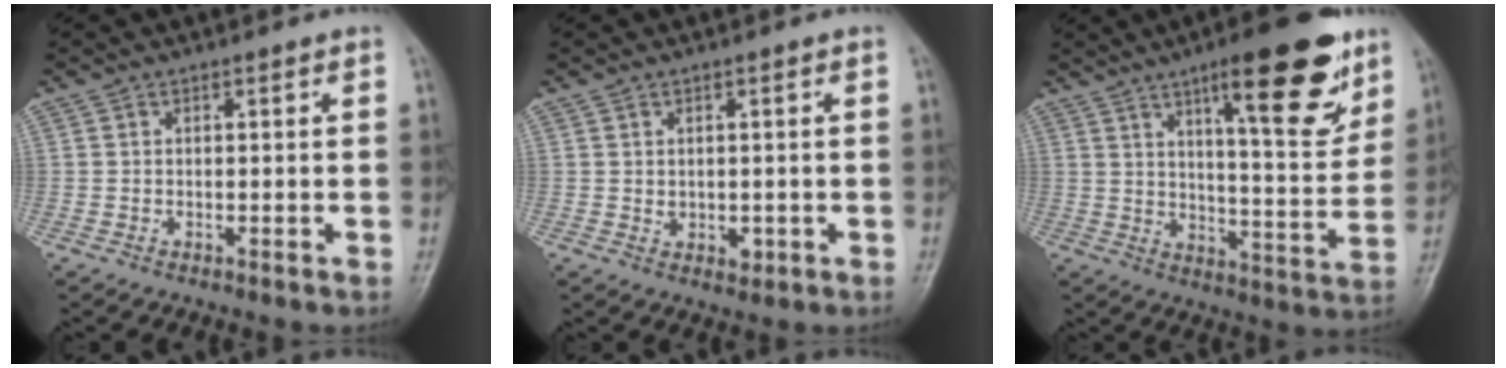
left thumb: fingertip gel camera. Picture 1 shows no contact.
{"total": 2.4, "force": [-0.1, 1.8, 1.5], "torque": [-0.017, -0.003, 0.006]}
{"total": 18.5, "force": [10.5, 4.9, 14.4], "torque": [-0.172, -0.053, 0.156]}